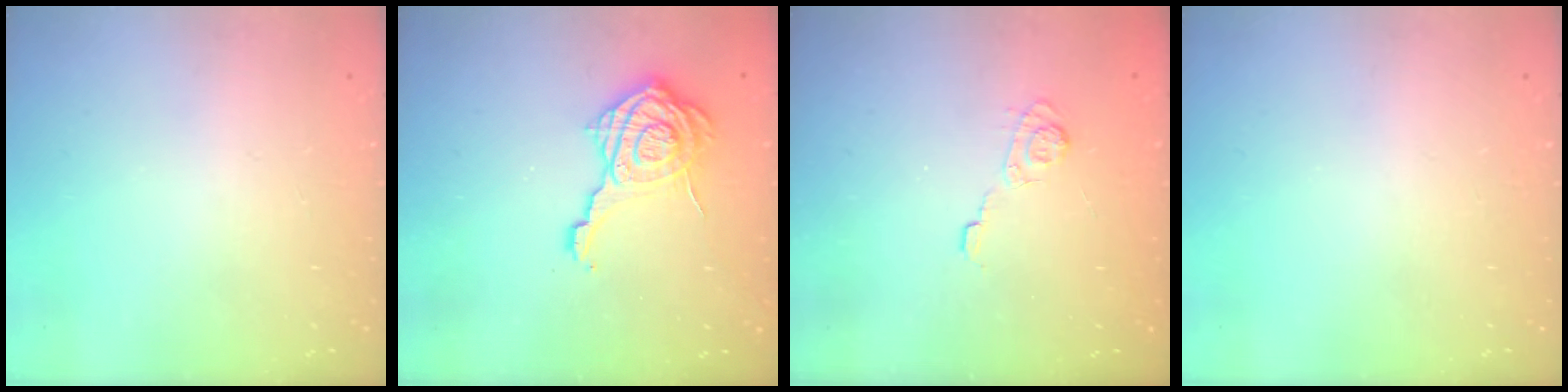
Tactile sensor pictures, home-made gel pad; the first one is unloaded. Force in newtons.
{"total": 14.4, "press": 14.4, "slide": 0.9}
{"total": 4.2, "press": 3.8, "slide": 1.6}
{"total": 0.0}